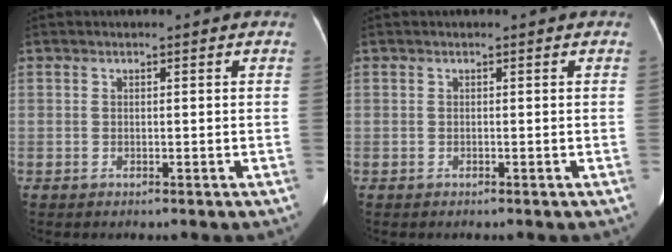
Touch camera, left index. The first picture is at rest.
{"total": 0.0}